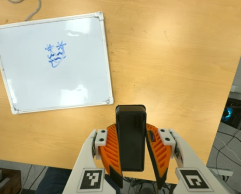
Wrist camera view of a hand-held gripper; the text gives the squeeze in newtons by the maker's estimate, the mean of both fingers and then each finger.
{"total": 9.4, "left": 7.3, "right": 11.6}